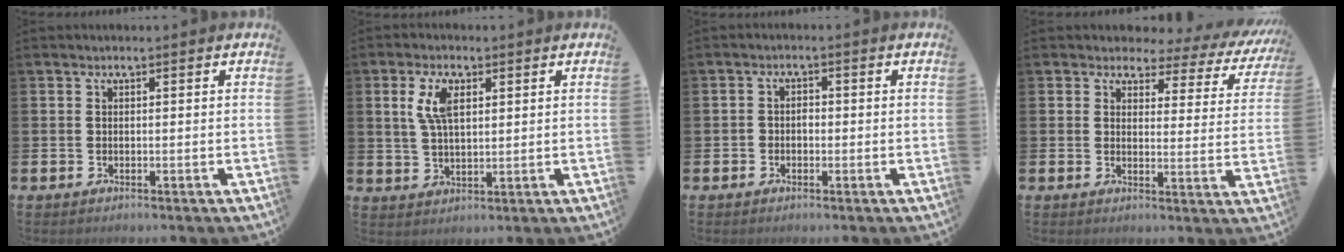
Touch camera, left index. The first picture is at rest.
{"total": 5.4, "force": [2.6, 2.5, 4.1], "torque": [-0.067, 0.000, 0.039]}
{"total": 1.5, "force": [-0.6, 1.2, 0.7], "torque": [-0.013, 0.004, -0.014]}
{"total": 2.5, "force": [1.7, 1.8, 0.6], "torque": [-0.018, -0.026, 0.018]}